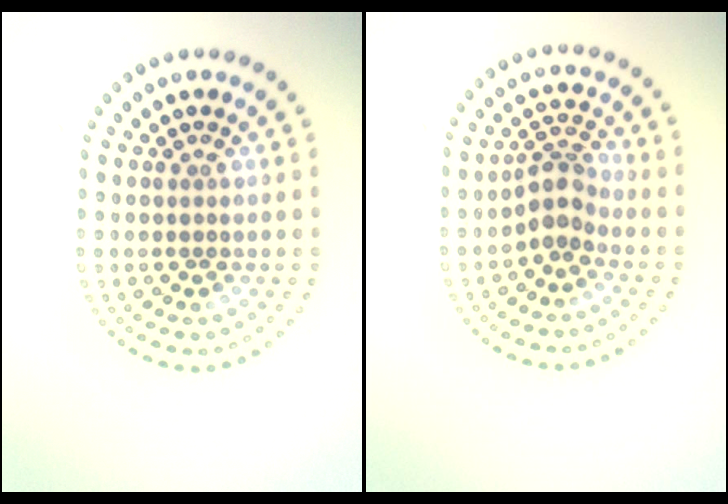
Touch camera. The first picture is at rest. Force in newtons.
{"total": 2.8, "press": 2.1, "slide": 1.8}